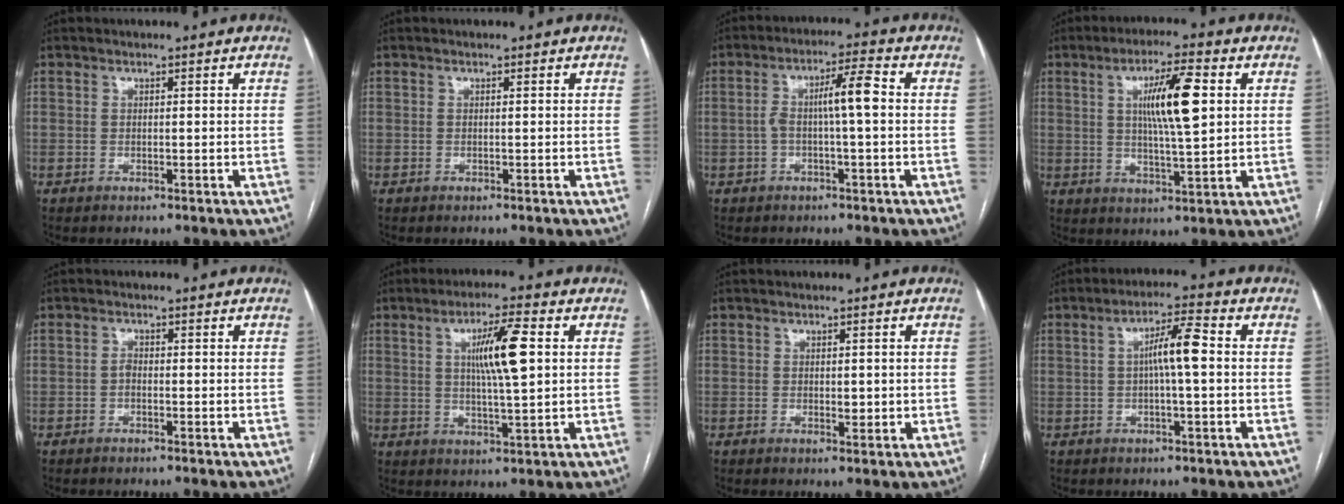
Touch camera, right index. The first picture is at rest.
{"total": 0.0}
{"total": 6.5, "force": [0.0, 0.7, 6.5], "torque": [-0.116, 0.022, -0.001]}
{"total": 9.9, "force": [2.3, 1.1, 9.6], "torque": [-0.169, 0.002, 0.040]}
{"total": 0.9, "force": [-0.4, 0.5, 0.7], "torque": [-0.012, 0.003, -0.010]}
{"total": 8.7, "force": [1.9, 0.6, 8.5], "torque": [-0.151, 0.002, 0.033]}
{"total": 1.8, "force": [0.1, 0.9, 1.6], "torque": [-0.021, -0.004, 0.004]}
{"total": 6.1, "force": [0.3, 0.5, 6.0], "torque": [-0.106, 0.015, 0.004]}